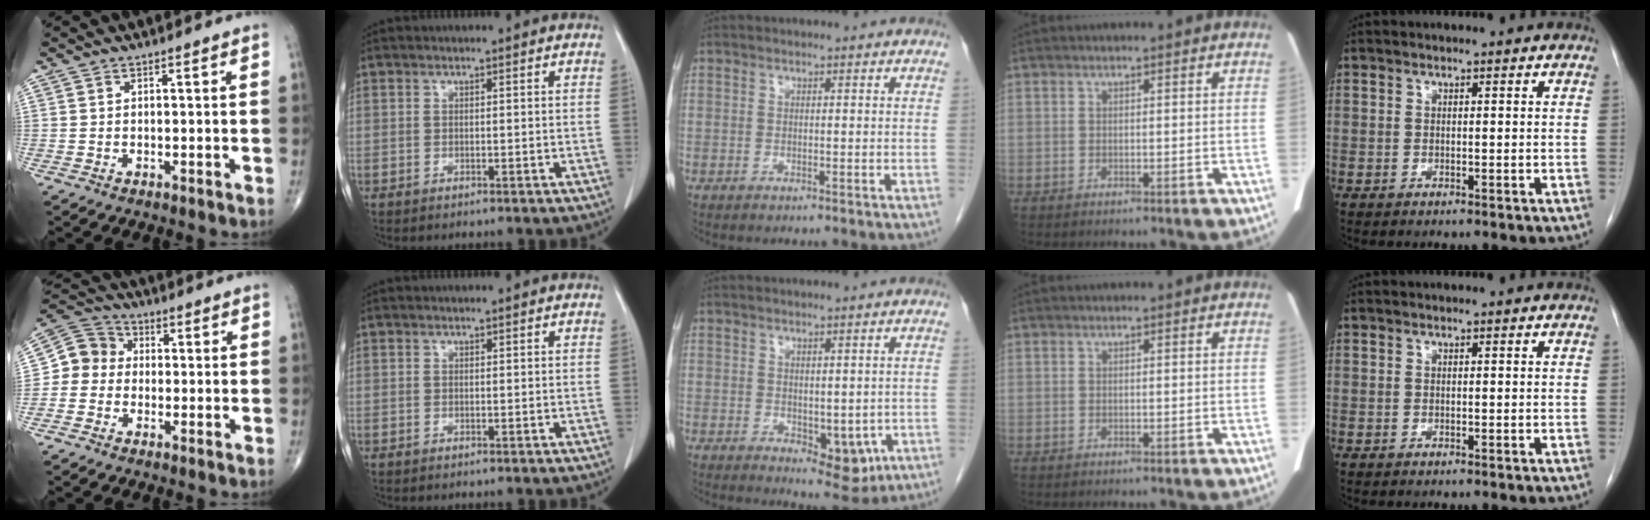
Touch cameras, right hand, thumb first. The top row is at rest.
{"thumb": {"total": 7.2, "force": [-0.6, 6.5, 2.9], "torque": [-0.032, 0.027, -0.028]}, "middle": {"total": 5.9, "force": [-1.4, 2.9, 5.0], "torque": [-0.055, -0.013, -0.005]}}